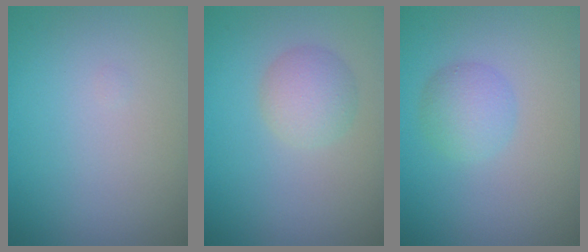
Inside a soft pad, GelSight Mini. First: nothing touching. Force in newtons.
{"total": 2.7, "press": 2.7, "slide": 0.1}
{"total": 2.5, "press": 2.5, "slide": 0.1}